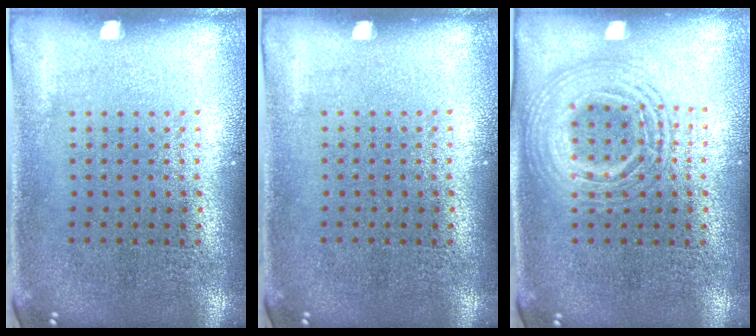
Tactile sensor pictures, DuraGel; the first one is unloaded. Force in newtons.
{"total": 0.0}
{"total": 2.6, "press": 2.6, "slide": 0.2}